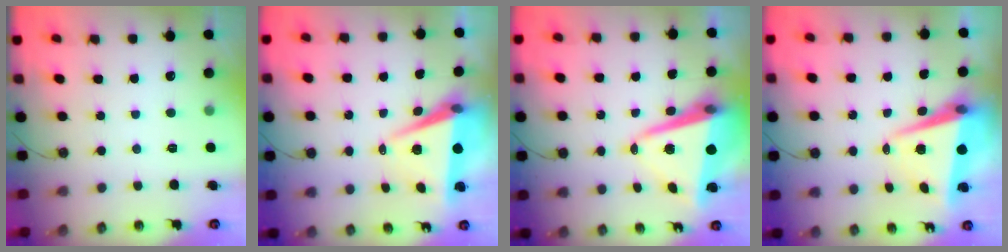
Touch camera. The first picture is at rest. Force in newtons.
{"total": 7.6, "press": 6.2, "slide": 4.4}
{"total": 11.5, "press": 11.3, "slide": 2.0}
{"total": 9.0, "press": 8.7, "slide": 2.1}